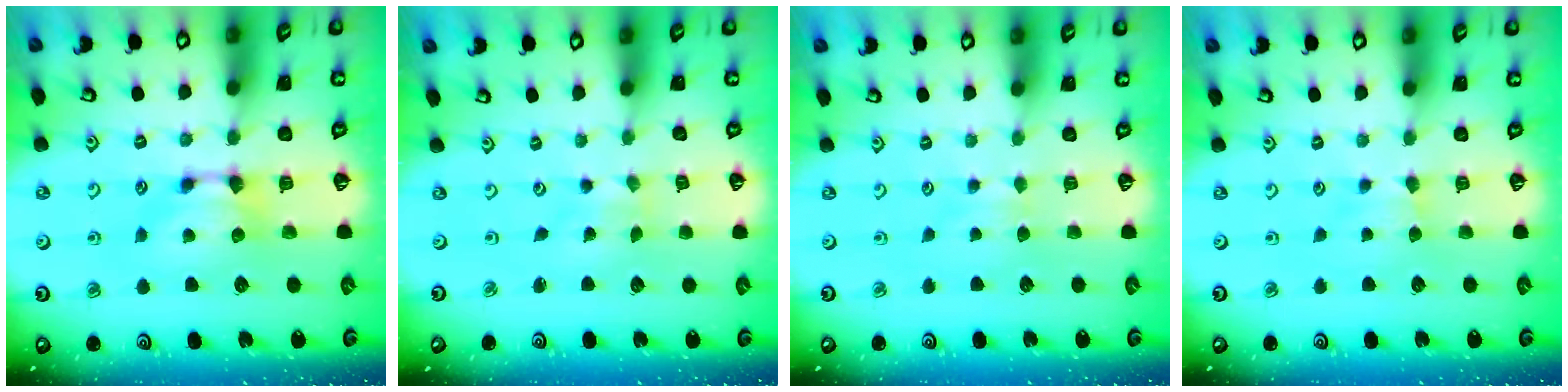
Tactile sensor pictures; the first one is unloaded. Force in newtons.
{"total": 5.0, "press": 4.9, "slide": 0.8}
{"total": 2.3, "press": 2.2, "slide": 0.3}
{"total": 2.4, "press": 2.4, "slide": 0.6}